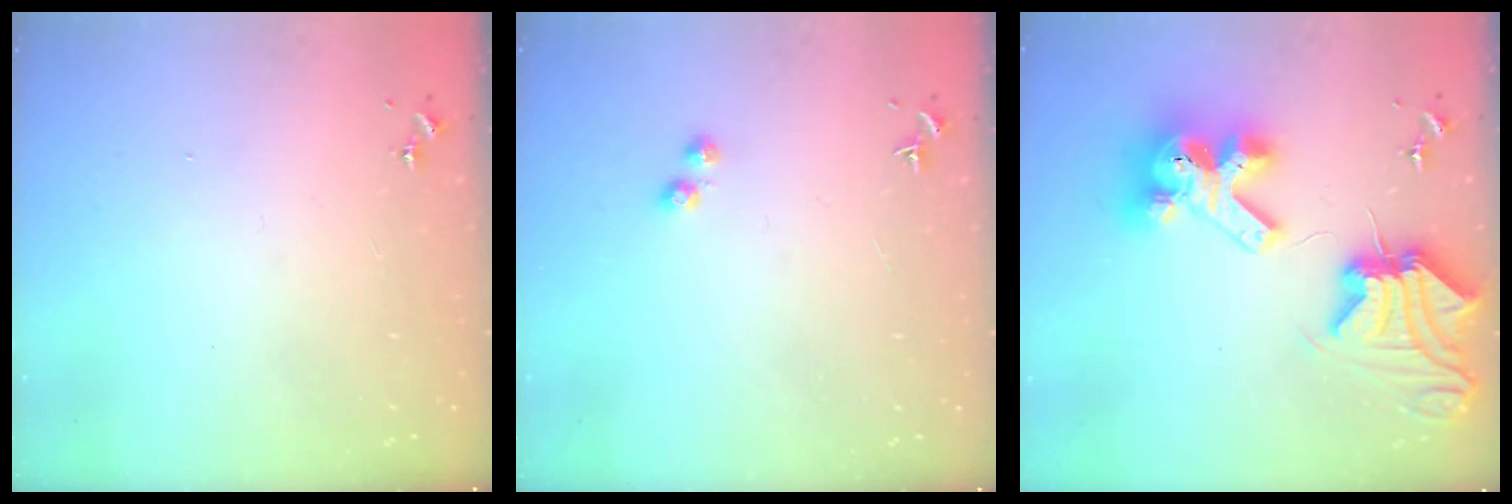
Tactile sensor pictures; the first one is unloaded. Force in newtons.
{"total": 2.8, "press": 2.7, "slide": 0.7}
{"total": 15.9, "press": 15.8, "slide": 1.7}